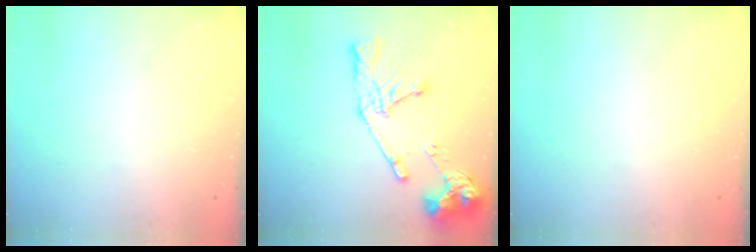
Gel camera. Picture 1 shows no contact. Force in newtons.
{"total": 16.5, "press": 16.5, "slide": 1.6}
{"total": 0.0}